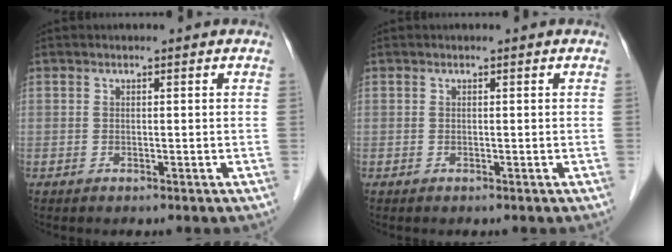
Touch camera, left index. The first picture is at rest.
{"total": 0.0}